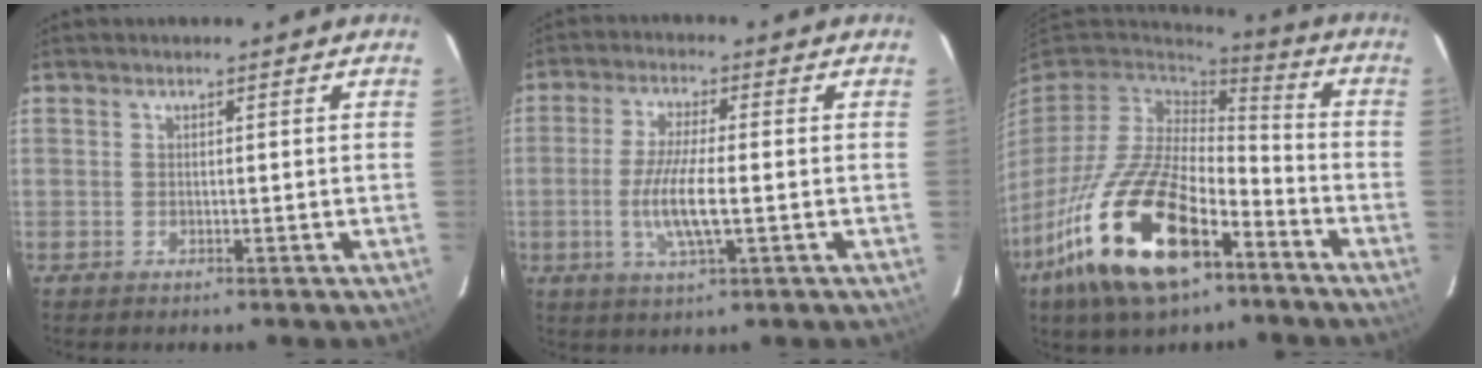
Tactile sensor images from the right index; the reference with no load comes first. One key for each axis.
{"total": 8.2, "fx": -1.6, "fy": 1.4, "fz": 7.9, "tx": -0.158, "ty": -0.010, "tz": -0.032}
{"total": 24.0, "fx": -12.5, "fy": 11.2, "fz": 17.2, "tx": -0.355, "ty": -0.033, "tz": -0.220}